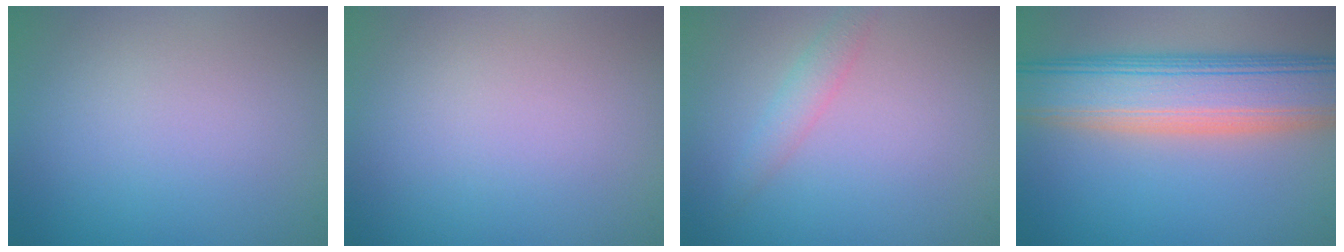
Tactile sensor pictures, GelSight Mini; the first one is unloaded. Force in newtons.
{"total": 0.0}
{"total": 1.7, "press": 1.7, "slide": 0.1}
{"total": 10.0, "press": 10.0, "slide": 0.6}